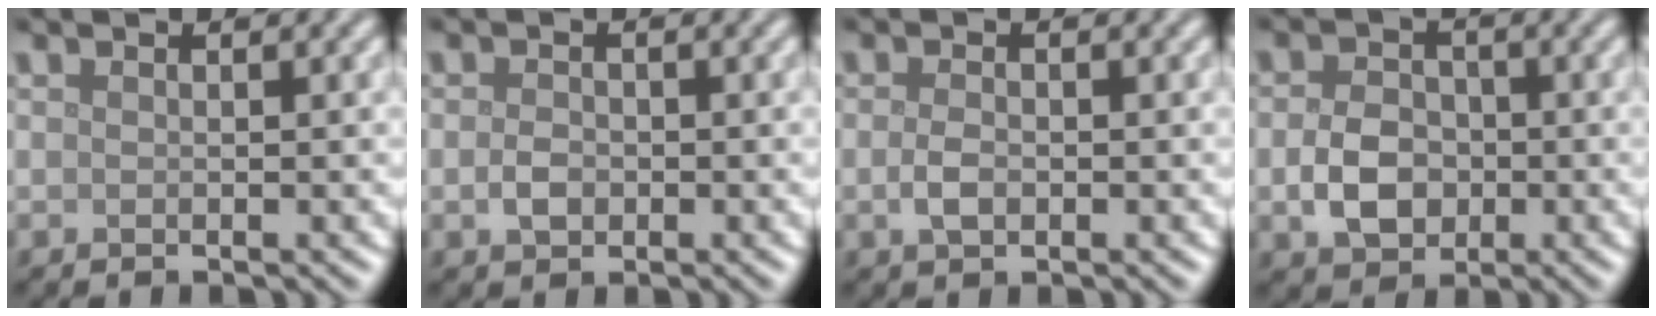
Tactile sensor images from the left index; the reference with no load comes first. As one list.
[{"total": 1.6, "force": [-0.4, 1.2, 1.0], "torque": [-0.022, 0.000, -0.009]}, {"total": 1.6, "force": [-0.3, 1.0, 1.2], "torque": [-0.027, 0.000, -0.008]}, {"total": 4.1, "force": [-0.8, 3.1, 2.5], "torque": [-0.045, 0.001, -0.019]}]